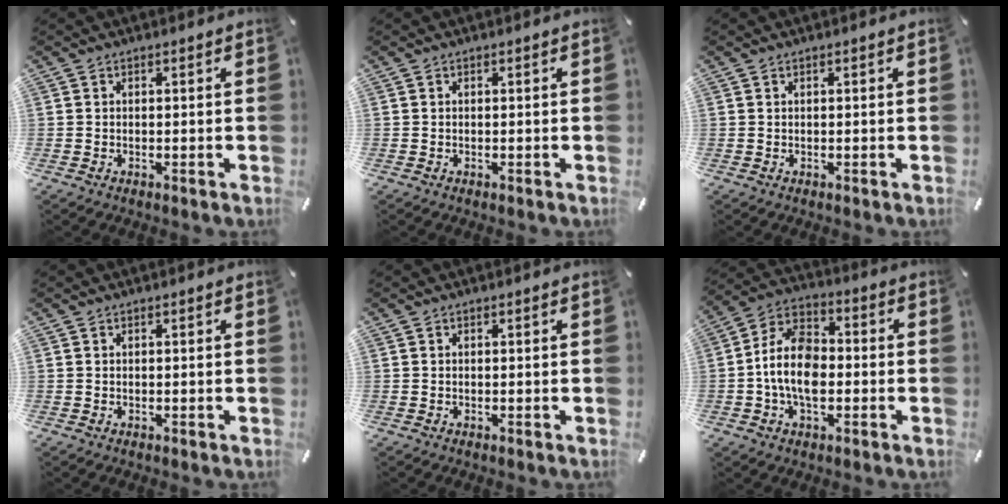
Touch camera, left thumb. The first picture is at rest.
{"total": 0.0}
{"total": 0.0}
{"total": 0.0}
{"total": 0.0}
{"total": 11.8, "force": [-2.5, 7.5, 8.8], "torque": [-0.186, 0.016, -0.044]}